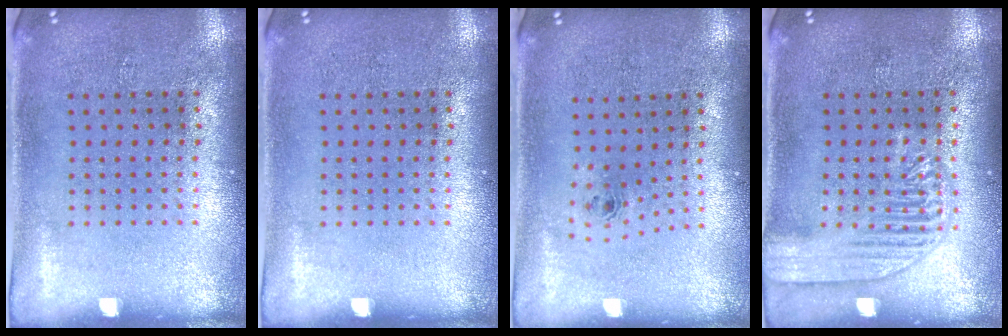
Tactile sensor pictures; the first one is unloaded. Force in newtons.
{"total": 0.0}
{"total": 0.7, "press": 0.3, "slide": 0.6}
{"total": 3.0, "press": 3.0, "slide": 0.3}